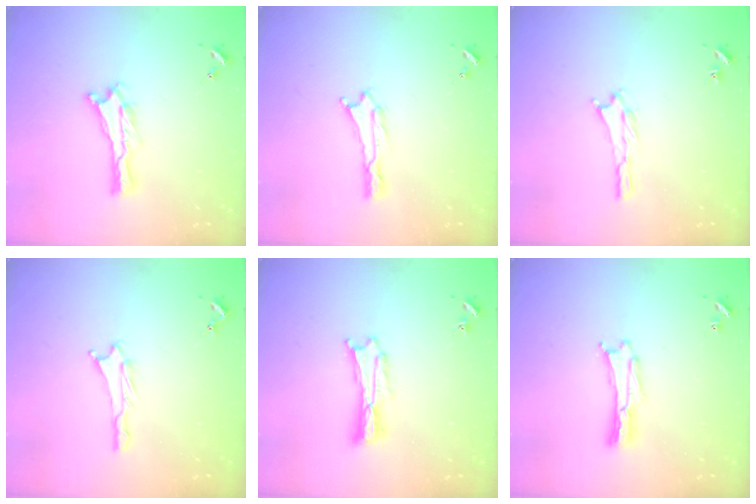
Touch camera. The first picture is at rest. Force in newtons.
{"total": 0.0}
{"total": 1.4, "press": 1.4, "slide": 0.3}
{"total": 0.8, "press": 0.8, "slide": 0.1}
{"total": 1.2, "press": 1.2, "slide": 0.2}
{"total": 0.0}